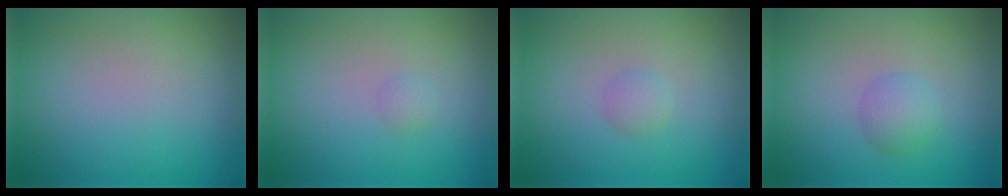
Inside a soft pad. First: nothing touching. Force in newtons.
{"total": 0.6, "press": 0.6, "slide": 0.1}
{"total": 1.0, "press": 1.0, "slide": 0.0}
{"total": 1.8, "press": 1.8, "slide": 0.0}